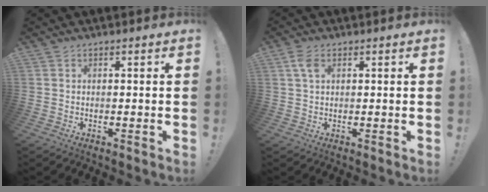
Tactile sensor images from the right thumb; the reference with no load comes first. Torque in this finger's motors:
{"motor_torque": [0.00, 1.02, 0.24, 0.22, -0.02]}